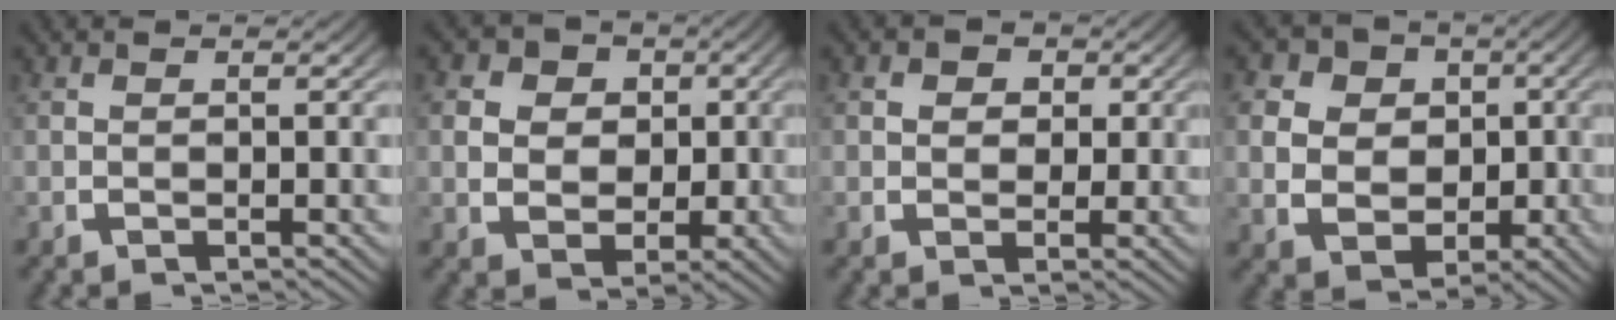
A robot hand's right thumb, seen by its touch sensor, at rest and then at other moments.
{"total": 8.0, "force": [0.7, 6.6, 4.5], "torque": [-0.086, -0.030, 0.022]}
{"total": 3.5, "force": [0.9, 2.9, 1.7], "torque": [-0.020, -0.013, 0.015]}
{"total": 11.0, "force": [0.1, 9.0, 6.4], "torque": [-0.137, -0.046, 0.014]}